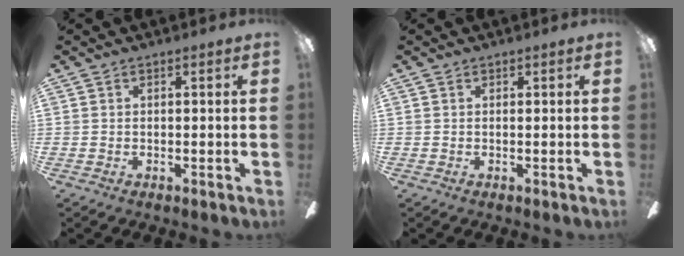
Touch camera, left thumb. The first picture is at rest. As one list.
[{"total": 0.0}]